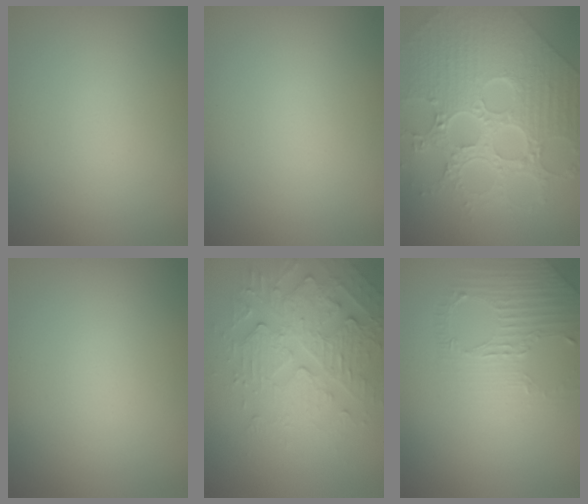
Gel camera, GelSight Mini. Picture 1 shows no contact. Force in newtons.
{"total": 0.0}
{"total": 9.4, "press": 7.1, "slide": 6.3}
{"total": 0.0}
{"total": 4.8, "press": 4.1, "slide": 2.3}
{"total": 1.6, "press": 1.0, "slide": 1.2}